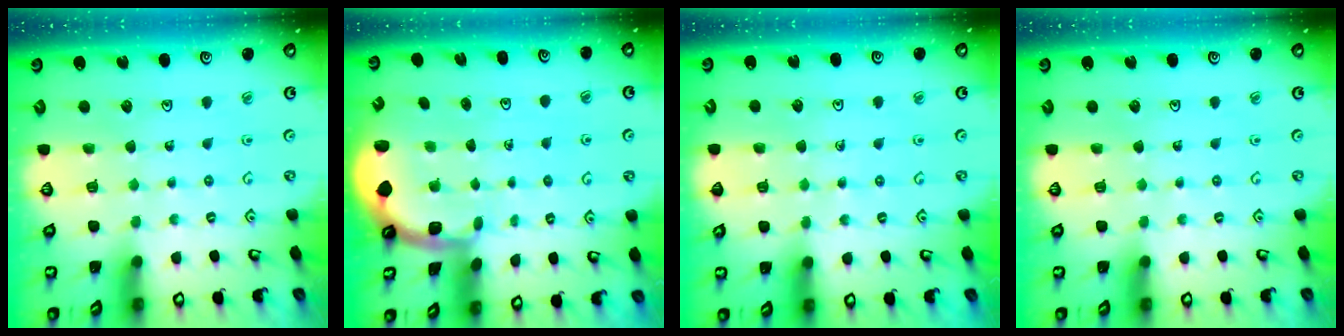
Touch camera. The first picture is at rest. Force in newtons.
{"total": 1.5, "press": 1.5, "slide": 0.2}
{"total": 2.7, "press": 2.6, "slide": 0.5}
{"total": 0.0}